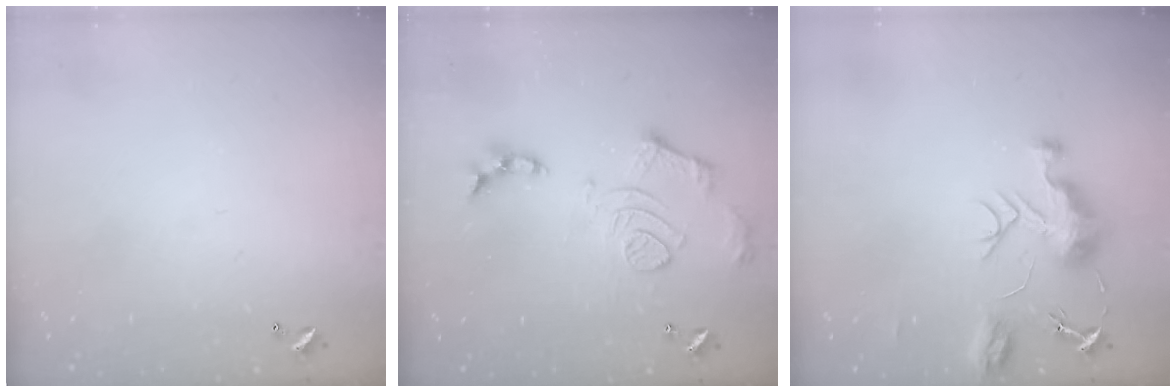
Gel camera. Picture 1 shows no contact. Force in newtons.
{"total": 13.2, "press": 13.2, "slide": 1.2}
{"total": 9.1, "press": 9.1, "slide": 0.7}